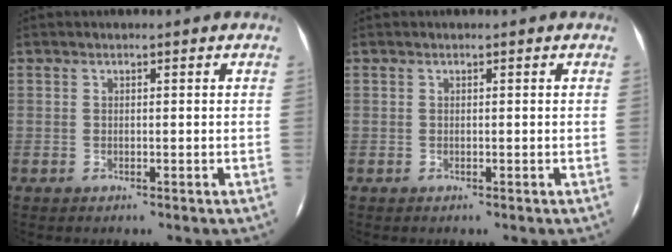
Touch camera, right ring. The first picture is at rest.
{"total": 0.0}